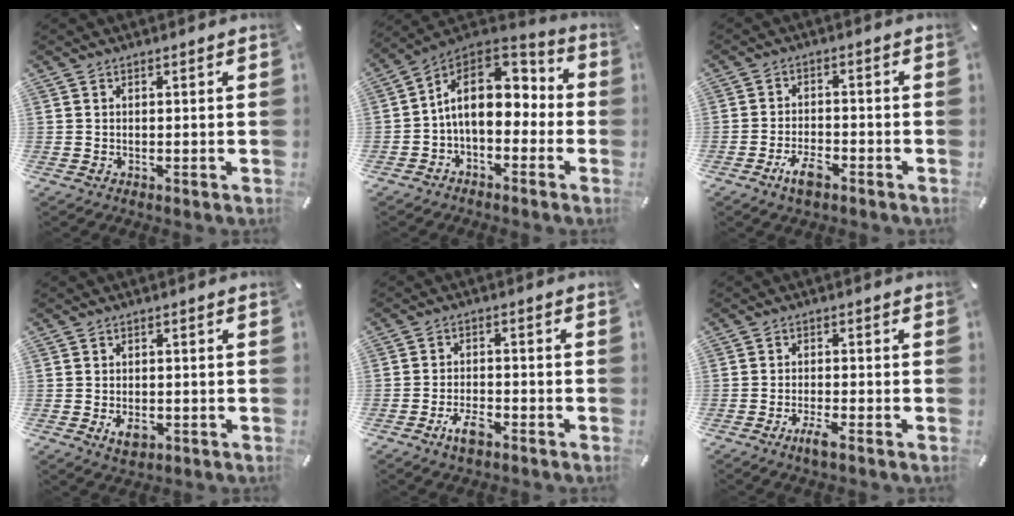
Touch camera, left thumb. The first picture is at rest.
{"total": 14.8, "force": [1.4, 10.0, 10.7], "torque": [-0.181, 0.001, 0.023]}
{"total": 5.4, "force": [-3.6, 2.3, 3.3], "torque": [-0.069, 0.016, -0.067]}
{"total": 3.6, "force": [-1.1, 2.5, 2.4], "torque": [-0.047, -0.002, -0.021]}
{"total": 5.1, "force": [-3.3, 2.2, 3.2], "torque": [-0.067, 0.015, -0.063]}
{"total": 3.7, "force": [-2.5, 0.5, 2.6], "torque": [-0.054, 0.003, -0.045]}